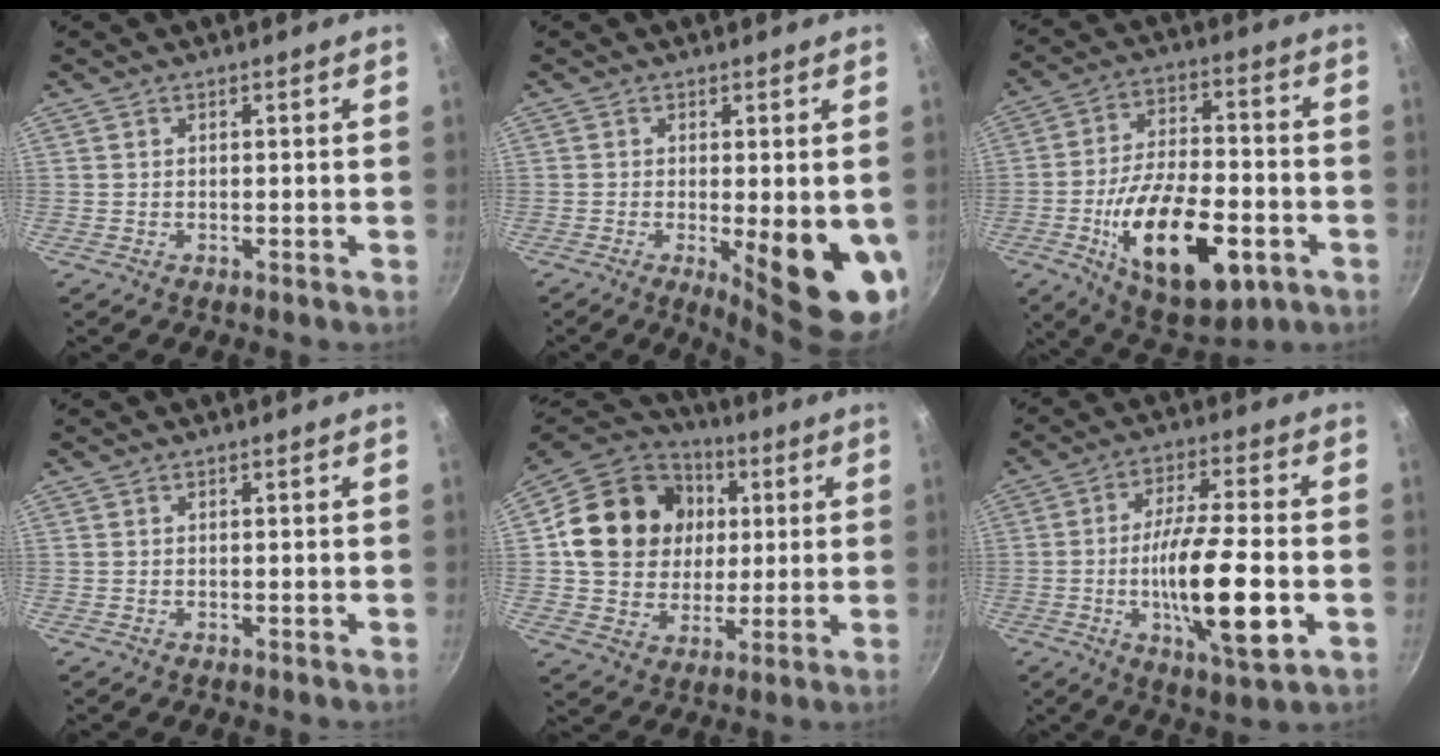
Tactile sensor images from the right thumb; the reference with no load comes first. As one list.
[{"total": 13.0, "force": [-2.1, 3.4, 12.3], "torque": [-0.144, -0.019, -0.017]}, {"total": 21.7, "force": [-7.0, 10.5, 17.7], "torque": [-0.277, 0.025, -0.103]}, {"total": 0.0}, {"total": 19.9, "force": [3.5, 16.8, 10.1], "torque": [-0.159, 0.015, 0.059]}, {"total": 17.0, "force": [-3.7, 4.3, 16.1], "torque": [-0.280, 0.009, -0.065]}]